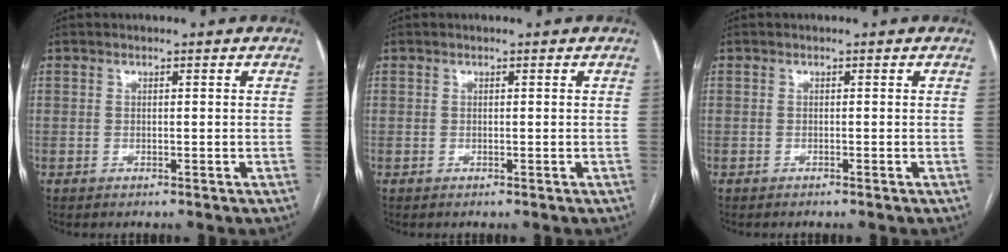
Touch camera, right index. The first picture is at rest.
{"total": 0.0}
{"total": 0.0}